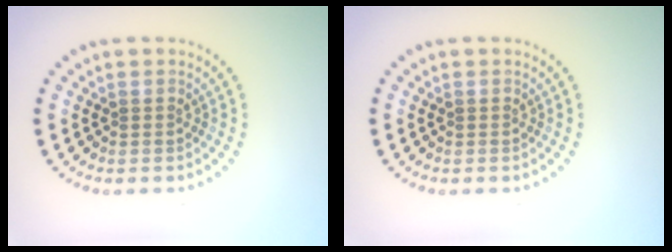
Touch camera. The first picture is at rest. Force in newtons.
{"total": 0.0}